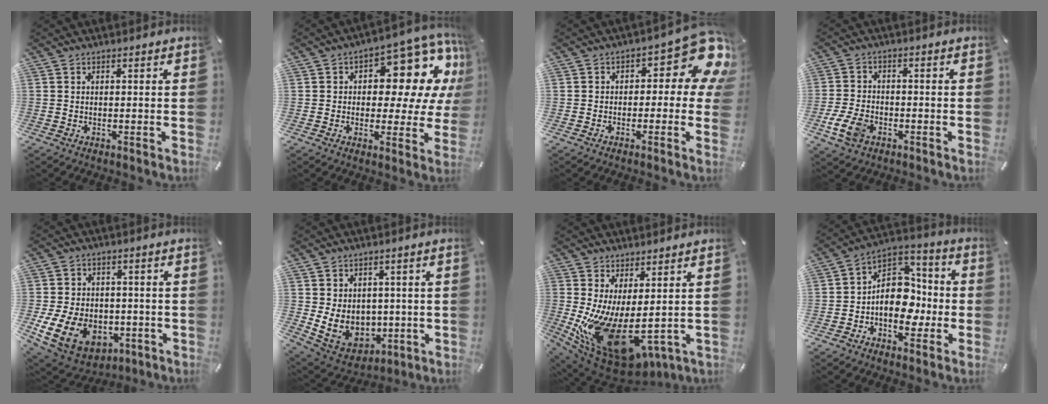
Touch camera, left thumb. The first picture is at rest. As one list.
[{"total": 14.2, "force": [6.5, 7.7, 10.0], "torque": [-0.126, -0.055, 0.107]}, {"total": 12.3, "force": [4.2, 6.1, 9.8], "torque": [-0.113, -0.035, 0.069]}, {"total": 7.2, "force": [-3.2, 4.7, 4.3], "torque": [-0.103, 0.009, -0.059]}, {"total": 13.7, "force": [-3.4, 10.3, 8.4], "torque": [-0.171, 0.011, -0.053]}, {"total": 9.4, "force": [1.1, 8.6, 3.8], "torque": [-0.087, -0.025, 0.031]}, {"total": 16.5, "force": [-3.4, 8.5, 13.8], "torque": [-0.242, -0.029, -0.029]}, {"total": 12.7, "force": [-2.7, 9.8, 7.6], "torque": [-0.124, 0.007, -0.049]}]